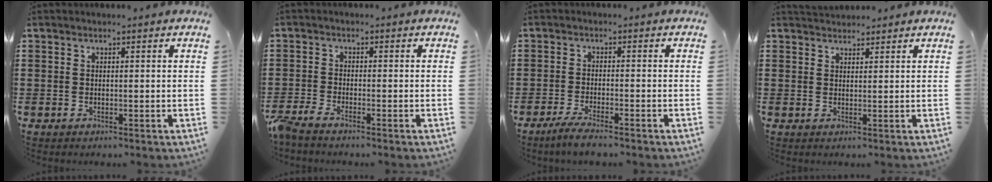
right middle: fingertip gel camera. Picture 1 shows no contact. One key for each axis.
{"total": 2.3, "fx": -2.0, "fy": 0.1, "fz": 1.1, "tx": -0.041, "ty": -0.006, "tz": -0.045}
{"total": 2.9, "fx": -2.4, "fy": -0.2, "fz": 1.6, "tx": -0.034, "ty": -0.006, "tz": -0.045}
{"total": 1.9, "fx": 1.8, "fy": 0.6, "fz": -0.1, "tx": -0.004, "ty": 0.004, "tz": 0.036}